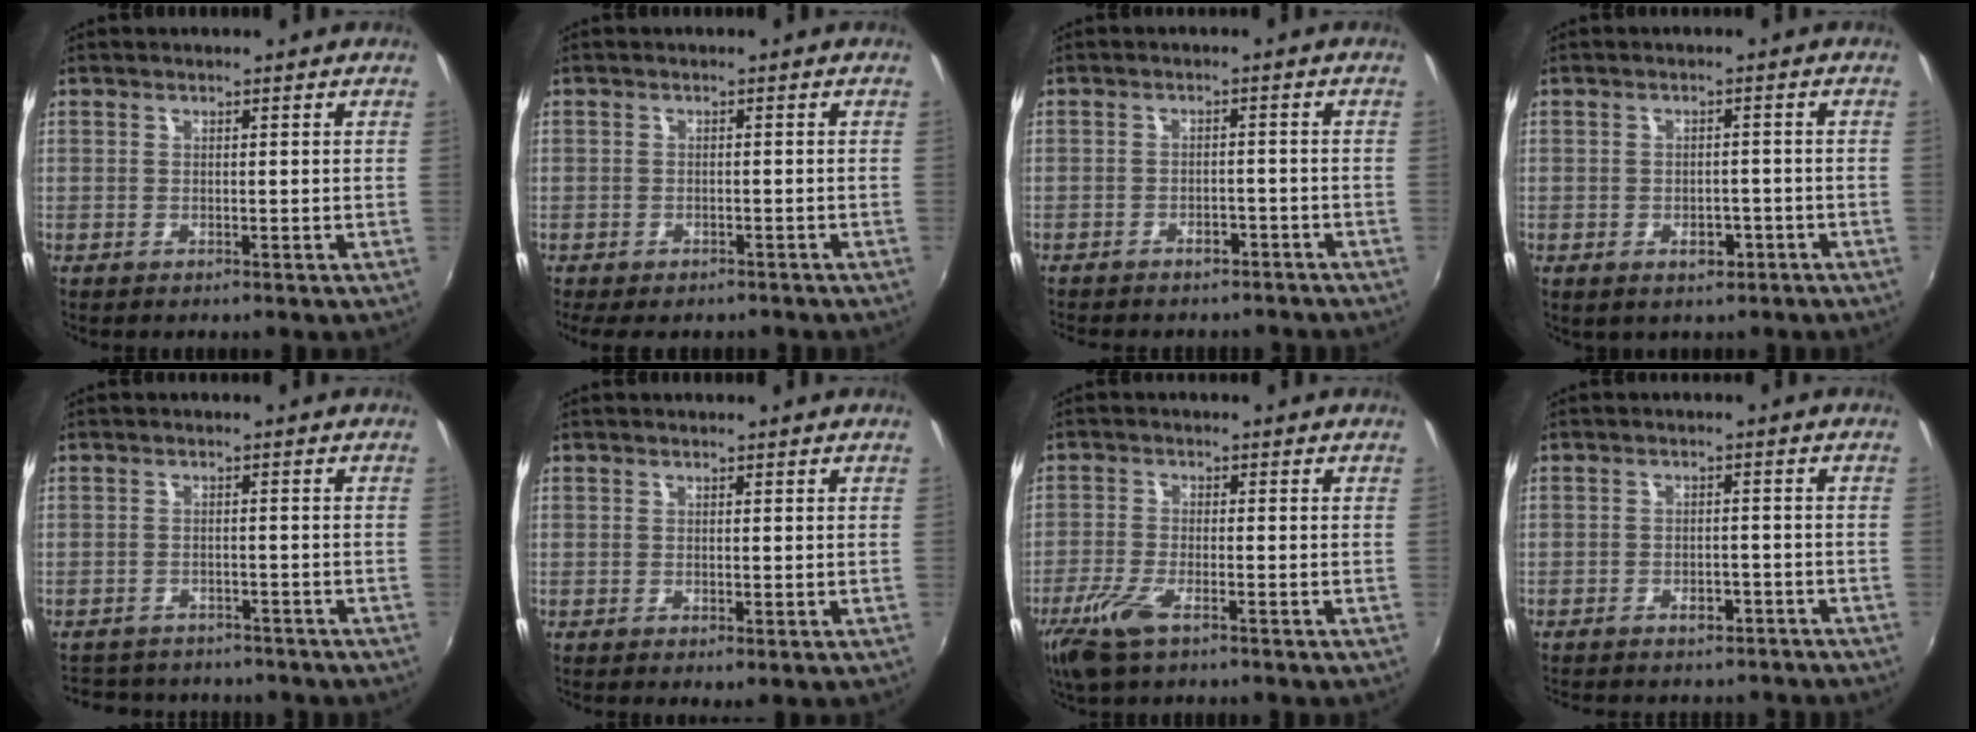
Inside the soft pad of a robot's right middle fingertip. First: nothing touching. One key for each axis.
{"total": 4.6, "fx": -3.3, "fy": 2.6, "fz": 1.9, "tx": -0.040, "ty": -0.009, "tz": -0.045}
{"total": 7.0, "fx": -6.1, "fy": 2.8, "fz": 2.1, "tx": -0.055, "ty": -0.002, "tz": -0.078}
{"total": 3.9, "fx": -2.1, "fy": 2.8, "fz": 1.8, "tx": -0.037, "ty": -0.002, "tz": -0.022}
{"total": 10.9, "fx": -9.2, "fy": 4.7, "fz": 3.5, "tx": -0.084, "ty": -0.002, "tz": -0.126}
{"total": 0.5, "fx": 0.4, "fy": 0.1, "fz": 0.4, "tx": -0.006, "ty": 0.002, "tz": 0.005}
{"total": 7.0, "fx": -4.4, "fy": 2.1, "fz": 5.0, "tx": -0.124, "ty": -0.019, "tz": -0.087}
{"total": 7.2, "fx": -6.1, "fy": 2.9, "fz": 2.2, "tx": -0.053, "ty": 0.002, "tz": -0.077}